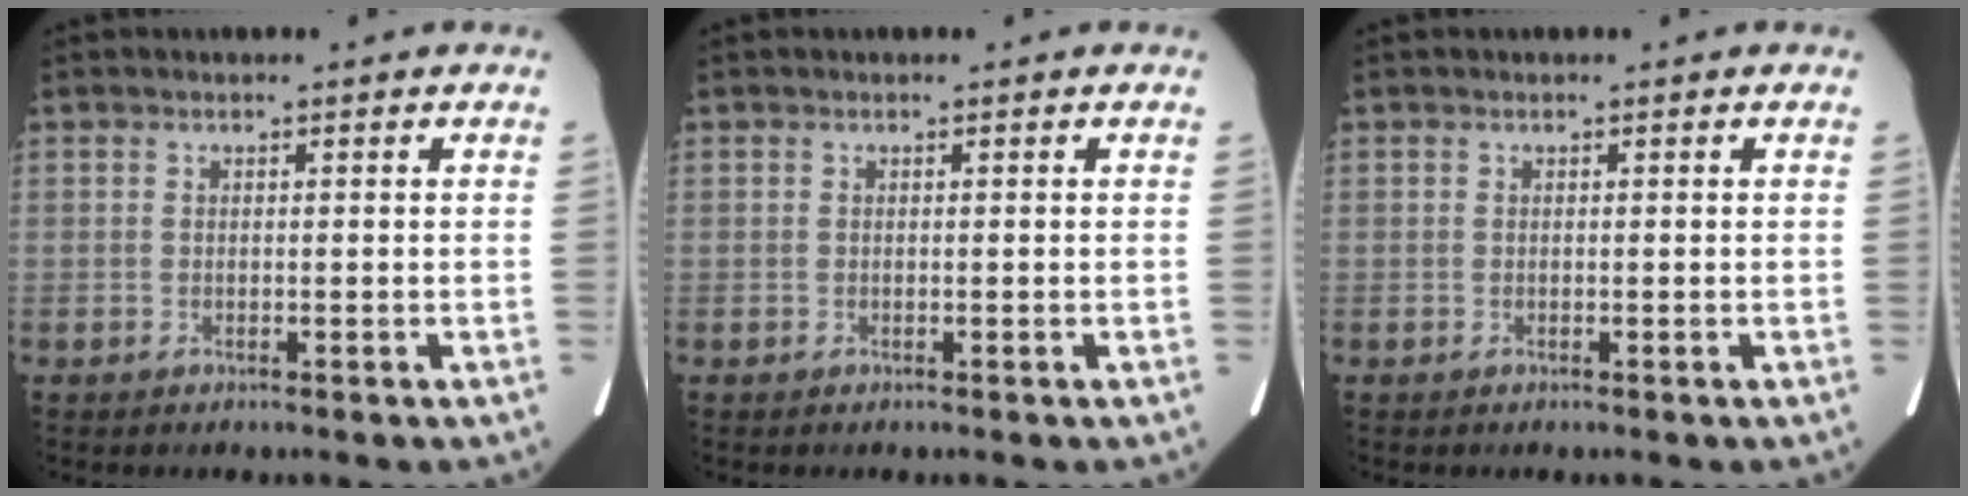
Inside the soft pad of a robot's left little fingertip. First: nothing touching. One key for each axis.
{"total": 0.0}
{"total": 0.0}